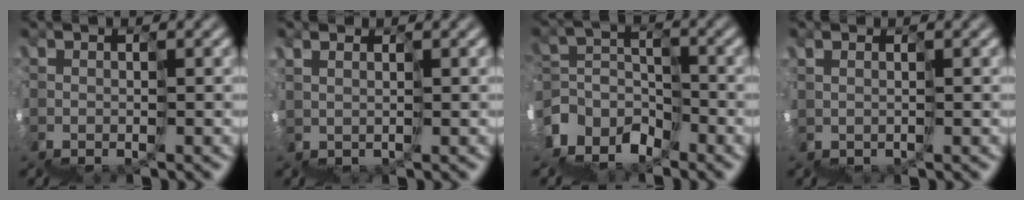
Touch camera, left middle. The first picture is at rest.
{"total": 4.2, "force": [2.3, -1.9, -2.9], "torque": [0.044, 0.032, 0.026]}
{"total": 4.9, "force": [-2.9, -0.9, -3.8], "torque": [0.069, 0.027, -0.078]}
{"total": 2.9, "force": [1.7, -1.3, -2.1], "torque": [0.032, 0.023, 0.015]}